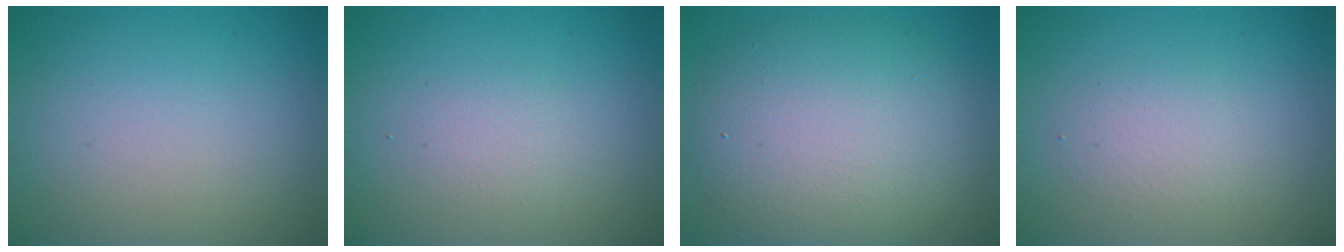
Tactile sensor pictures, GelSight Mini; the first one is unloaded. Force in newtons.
{"total": 1.3, "press": 1.3, "slide": 0.1}
{"total": 8.3, "press": 8.2, "slide": 1.0}
{"total": 2.0, "press": 2.0, "slide": 0.1}